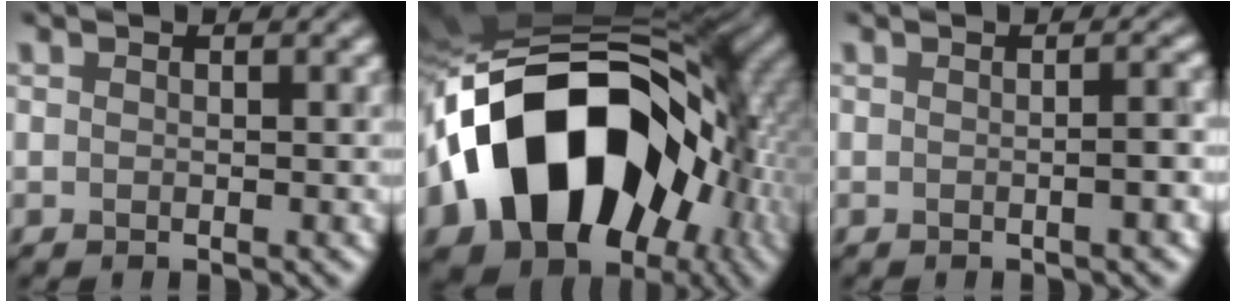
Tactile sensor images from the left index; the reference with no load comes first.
{"total": 19.3, "force": [-3.6, 13.0, 13.8], "torque": [-0.241, 0.002, -0.064]}
{"total": 1.8, "force": [-0.4, 0.4, 1.7], "torque": [-0.013, 0.007, -0.003]}